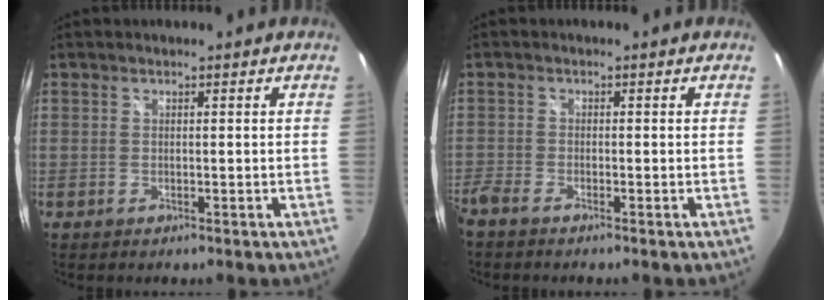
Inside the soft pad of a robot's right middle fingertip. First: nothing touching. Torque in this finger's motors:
{"motor_torque": [1.09, -1.04, 0.71, 0.21]}